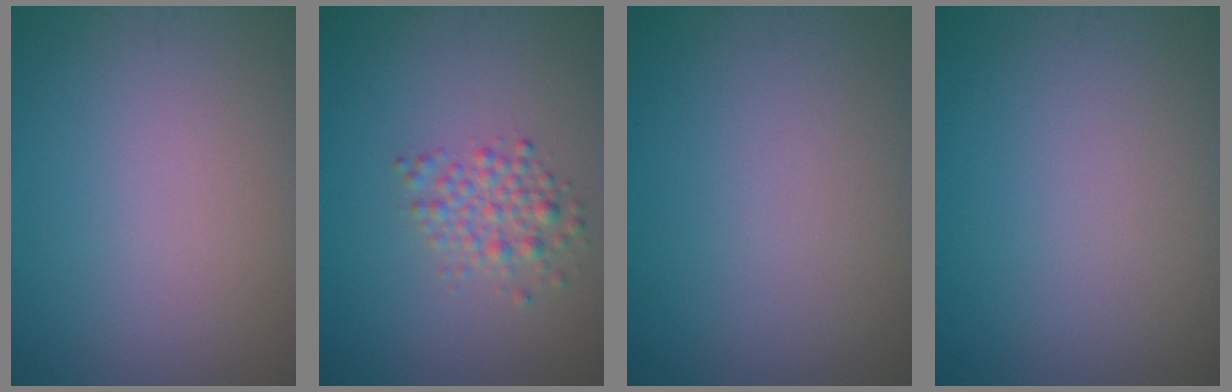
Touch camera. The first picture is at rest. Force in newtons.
{"total": 2.5, "press": 2.5, "slide": 0.1}
{"total": 0.0}
{"total": 0.0}